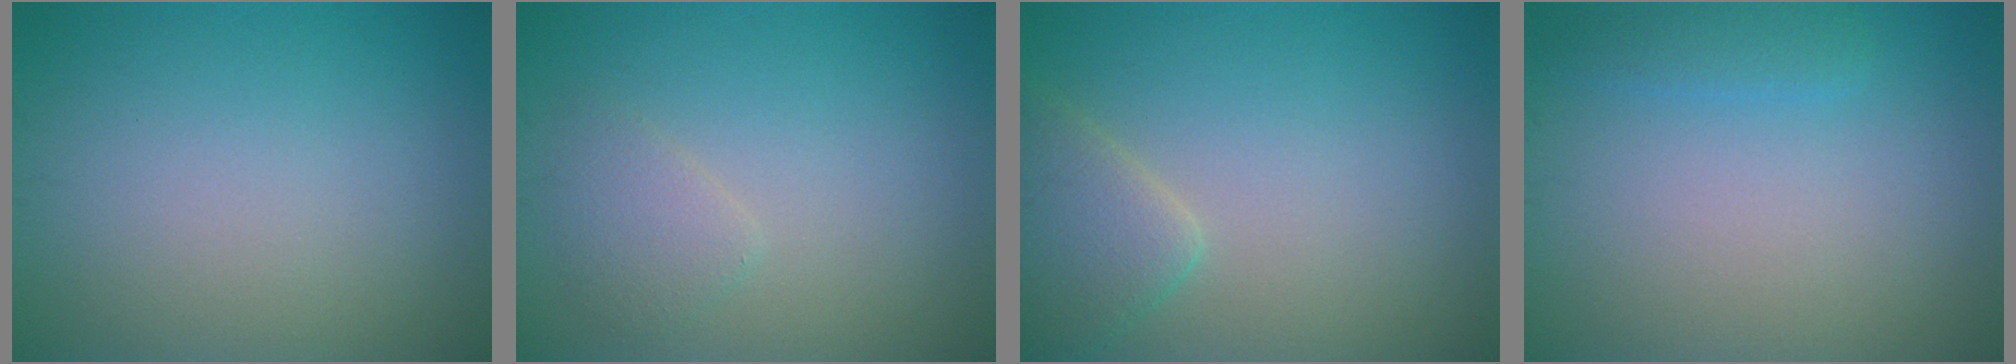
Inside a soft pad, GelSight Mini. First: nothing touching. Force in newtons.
{"total": 1.7, "press": 1.7, "slide": 0.2}
{"total": 3.4, "press": 3.4, "slide": 0.4}
{"total": 1.4, "press": 1.4, "slide": 0.1}